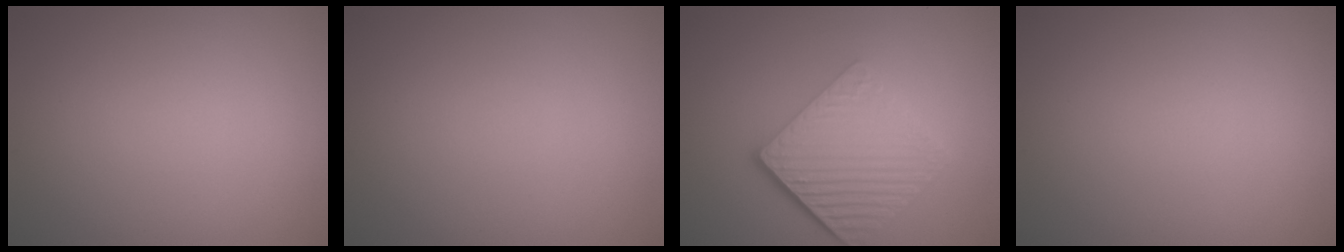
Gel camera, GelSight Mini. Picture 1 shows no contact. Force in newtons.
{"total": 0.0}
{"total": 6.4, "press": 4.3, "slide": 4.8}
{"total": 0.0}